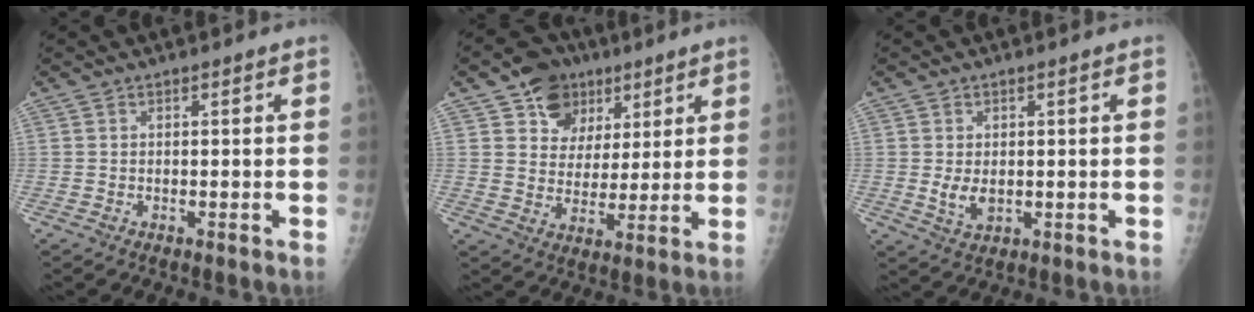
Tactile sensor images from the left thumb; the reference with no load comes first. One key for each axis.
{"total": 11.5, "fx": 6.1, "fy": 9.0, "fz": 3.6, "tx": -0.015, "ty": -0.015, "tz": 0.102}
{"total": 4.0, "fx": -0.1, "fy": 2.6, "fz": 3.0, "tx": -0.042, "ty": -0.006, "tz": 0.007}